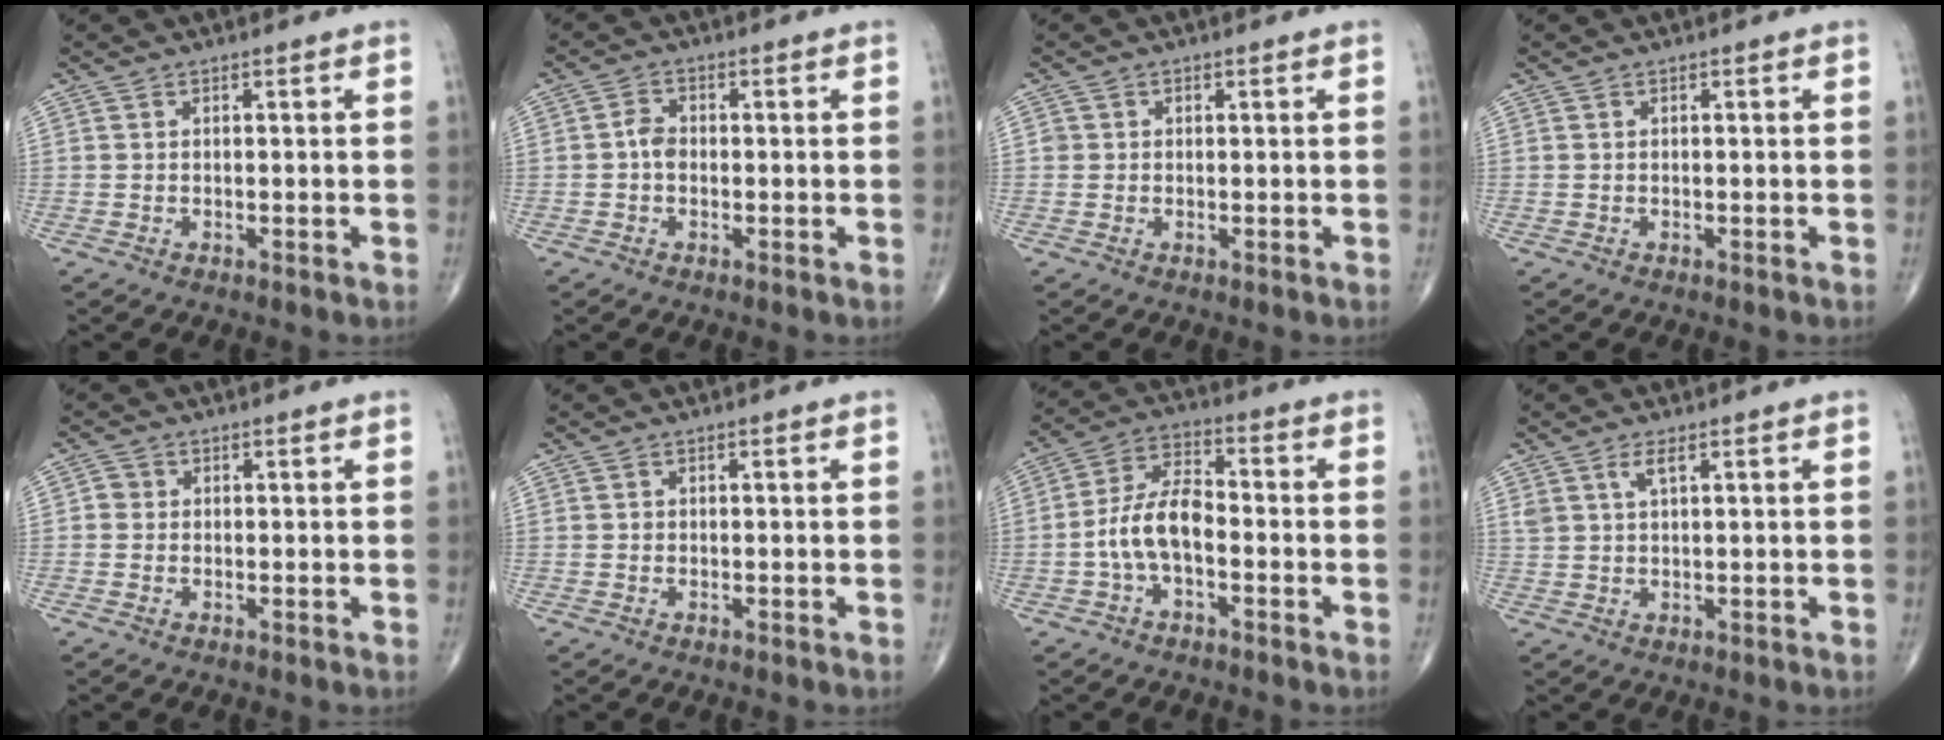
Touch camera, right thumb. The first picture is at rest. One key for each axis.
{"total": 2.7, "fx": -0.4, "fy": 2.0, "fz": 1.8, "tx": -0.025, "ty": 0.010, "tz": -0.014}
{"total": 1.1, "fx": 0.1, "fy": 1.1, "fz": 0.2, "tx": 0.006, "ty": 0.003, "tz": 0.000}
{"total": 0.0}
{"total": 1.6, "fx": 0.0, "fy": 1.5, "fz": 0.5, "tx": 0.001, "ty": 0.004, "tz": -0.004}
{"total": 0.6, "fx": -0.1, "fy": 0.5, "fz": 0.1, "tx": 0.002, "ty": 0.002, "tz": -0.003}
{"total": 9.1, "fx": -2.2, "fy": 4.7, "fz": 7.5, "tx": -0.143, "ty": 0.037, "tz": -0.049}
{"total": 2.6, "fx": 1.4, "fy": 0.8, "fz": 2.0, "tx": -0.044, "ty": -0.002, "tz": 0.032}